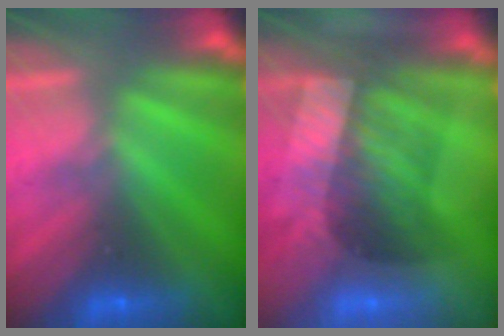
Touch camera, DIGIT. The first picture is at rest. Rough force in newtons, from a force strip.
{"total": 3.6}